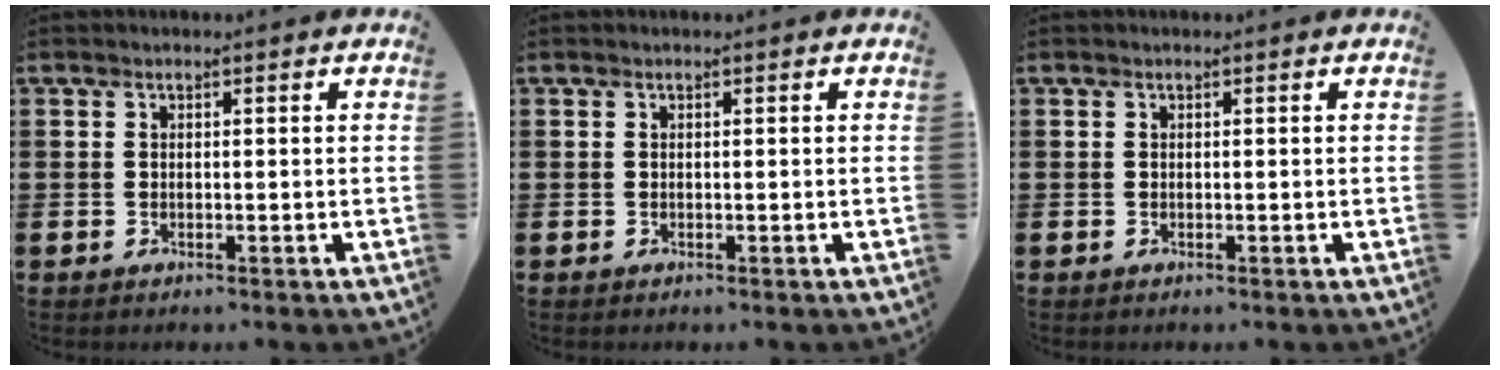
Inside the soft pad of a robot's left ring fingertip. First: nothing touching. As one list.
[{"total": 0.0}, {"total": 0.0}]